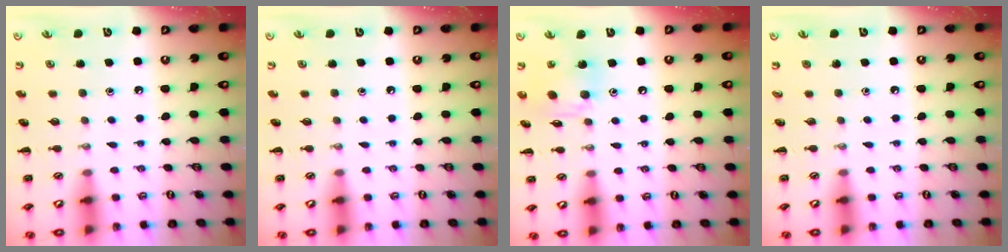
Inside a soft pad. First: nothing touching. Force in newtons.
{"total": 0.0}
{"total": 11.0, "press": 10.8, "slide": 2.4}
{"total": 0.0}